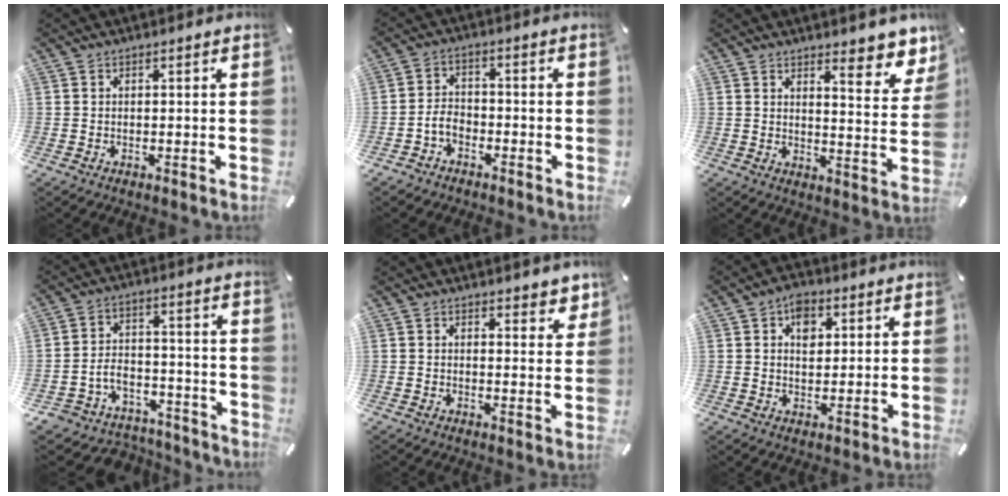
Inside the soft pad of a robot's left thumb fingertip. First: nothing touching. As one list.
[{"total": 4.7, "force": [-2.5, 3.3, 2.2], "torque": [-0.050, 0.013, -0.050]}, {"total": 9.0, "force": [7.1, 3.0, 4.6], "torque": [-0.041, -0.061, 0.119]}, {"total": 6.6, "force": [-2.8, 5.8, 1.7], "torque": [-0.037, 0.016, -0.049]}, {"total": 3.7, "force": [3.1, 1.7, 0.8], "torque": [0.008, -0.023, 0.052]}, {"total": 5.8, "force": [2.1, 4.2, 3.4], "torque": [-0.035, -0.007, 0.029]}]